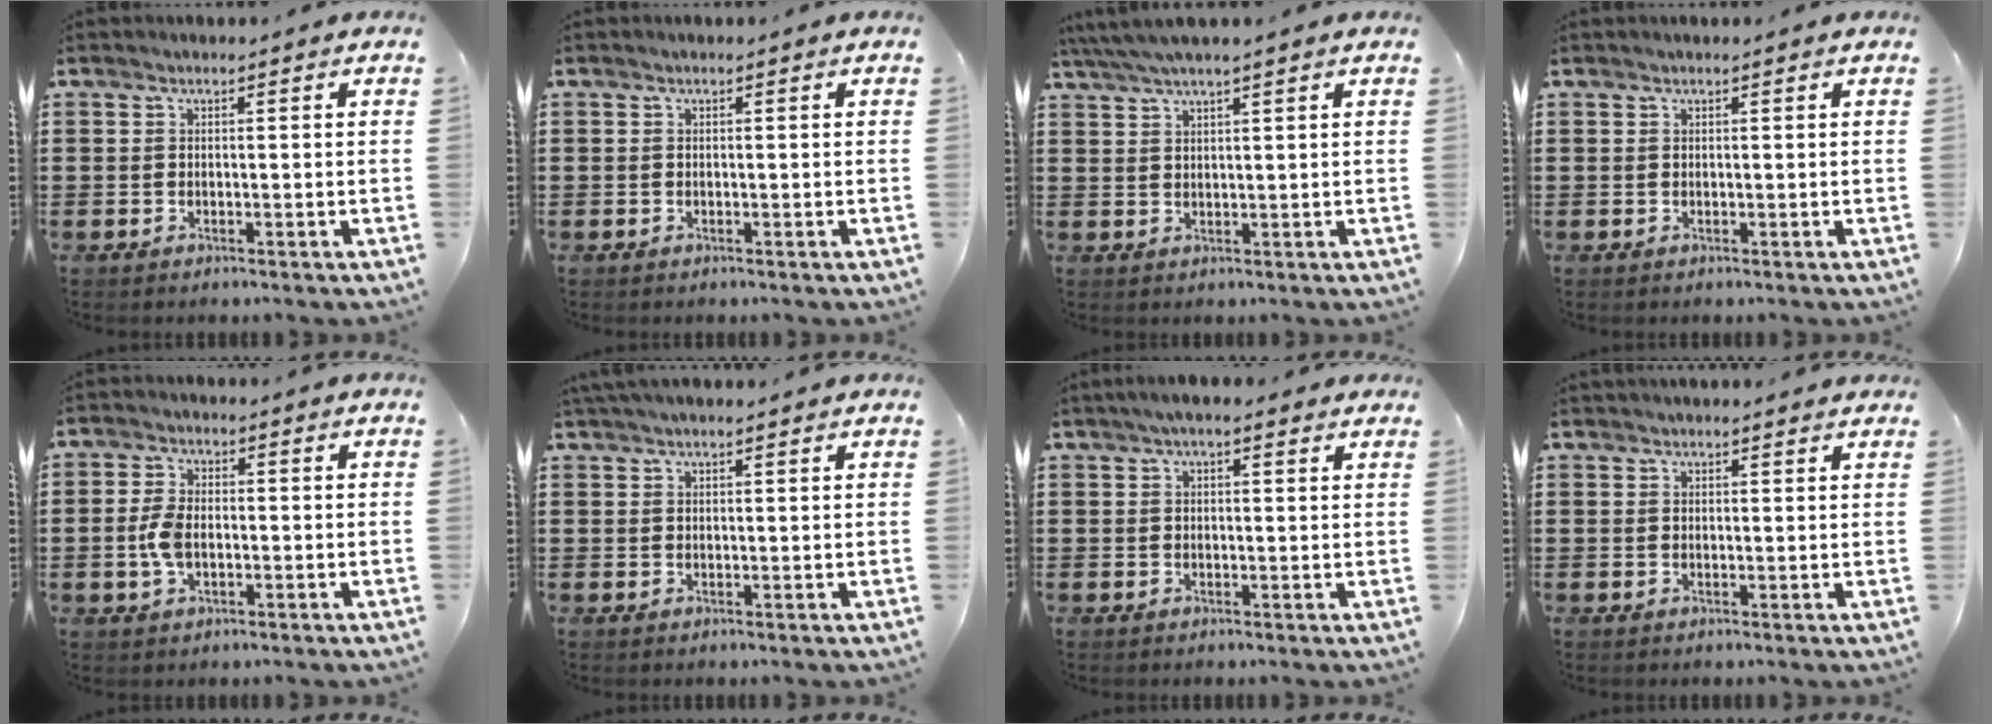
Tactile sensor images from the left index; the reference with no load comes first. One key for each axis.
{"total": 0.0}
{"total": 3.0, "fx": 2.4, "fy": -0.1, "fz": 1.8, "tx": -0.040, "ty": 0.000, "tz": 0.044}
{"total": 0.0}
{"total": 4.7, "fx": -0.5, "fy": 2.4, "fz": 3.9, "tx": -0.100, "ty": -0.005, "tz": -0.016}
{"total": 1.6, "fx": 1.5, "fy": 0.2, "fz": 0.7, "tx": -0.016, "ty": 0.002, "tz": 0.028}
{"total": 2.9, "fx": 1.9, "fy": 0.7, "fz": 2.0, "tx": -0.043, "ty": 0.007, "tz": 0.034}
{"total": 1.3, "fx": 1.3, "fy": 0.2, "fz": 0.2, "tx": -0.007, "ty": 0.001, "tz": 0.025}